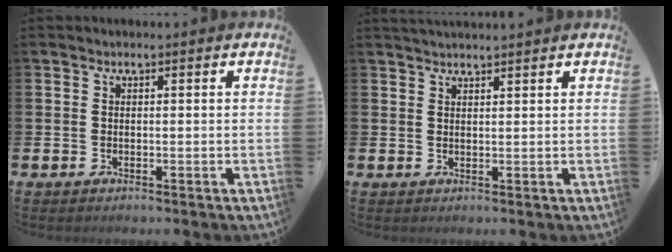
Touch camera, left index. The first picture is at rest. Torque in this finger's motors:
{"motor_torque": [0.64, -0.96, 0.08, 0.01]}